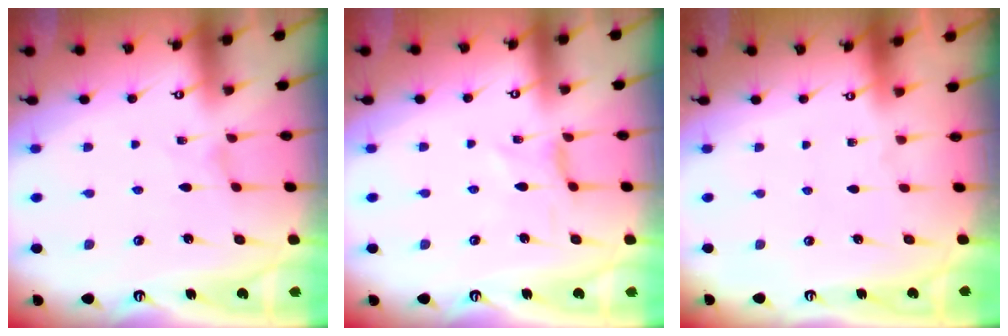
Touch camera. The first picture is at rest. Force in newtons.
{"total": 0.0}
{"total": 0.0}